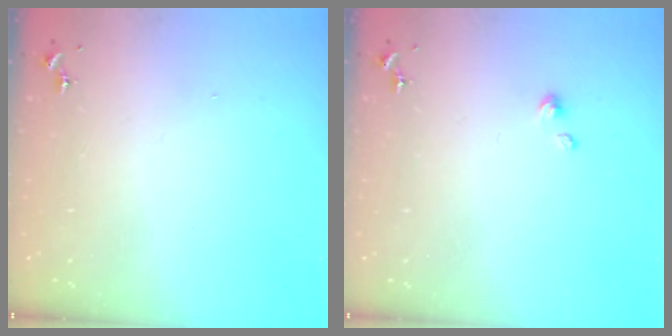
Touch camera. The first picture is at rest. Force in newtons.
{"total": 2.4, "press": 2.4, "slide": 0.3}